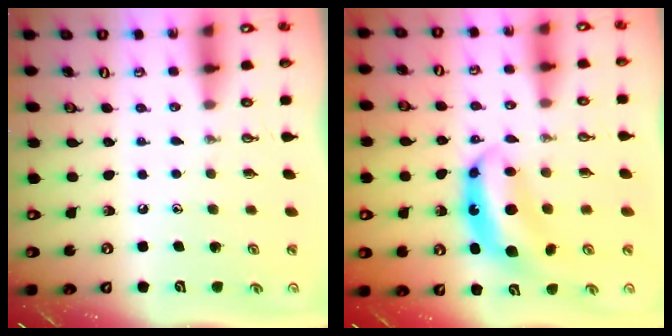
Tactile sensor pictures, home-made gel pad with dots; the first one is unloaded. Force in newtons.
{"total": 8.0, "press": 7.9, "slide": 0.7}